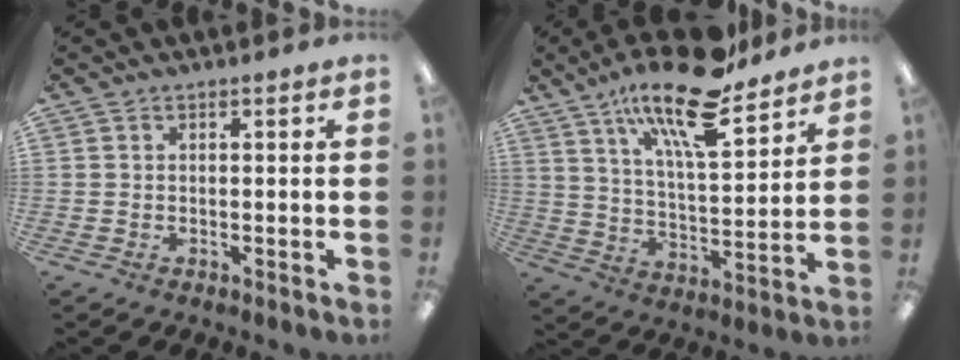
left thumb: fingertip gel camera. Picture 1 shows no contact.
{"total": 19.9, "force": [14.7, 5.8, 12.2], "torque": [-0.213, -0.080, 0.245]}